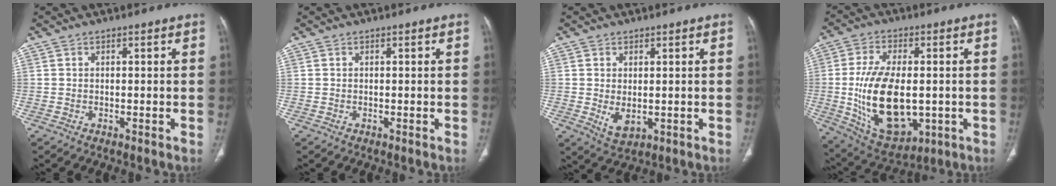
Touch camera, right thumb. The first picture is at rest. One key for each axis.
{"total": 0.0}
{"total": 4.0, "fx": -0.3, "fy": 2.3, "fz": 3.3, "tx": -0.052, "ty": -0.009, "tz": 0.010}
{"total": 18.8, "fx": -1.7, "fy": 10.2, "fz": 15.6, "tx": -0.275, "ty": -0.008, "tz": -0.005}